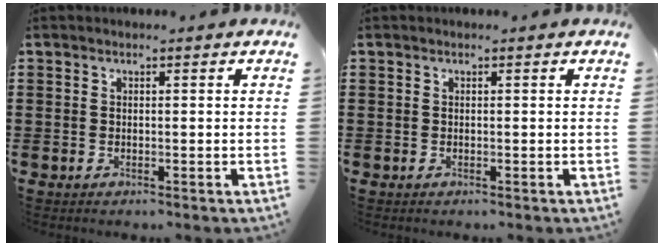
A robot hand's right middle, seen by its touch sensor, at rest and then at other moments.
{"total": 0.0}